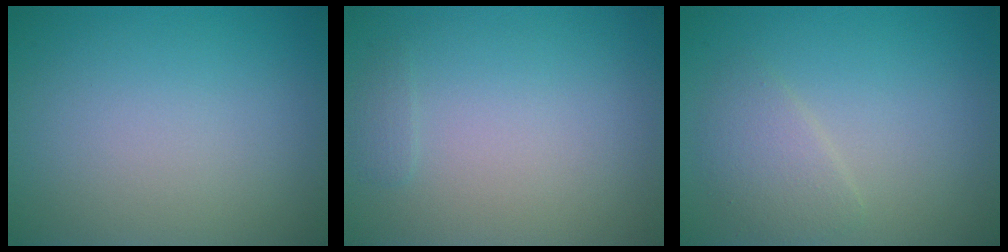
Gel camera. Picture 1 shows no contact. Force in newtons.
{"total": 0.7, "press": 0.7, "slide": 0.1}
{"total": 2.2, "press": 2.2, "slide": 0.1}